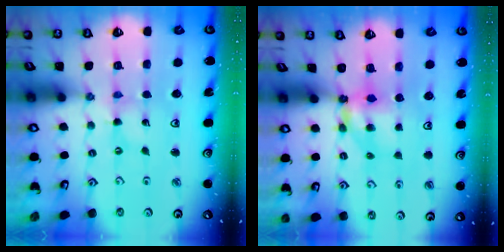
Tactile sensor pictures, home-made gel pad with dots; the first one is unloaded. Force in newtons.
{"total": 6.2, "press": 6.2, "slide": 0.8}